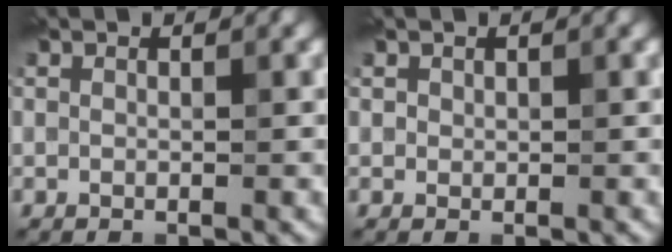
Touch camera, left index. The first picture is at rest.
{"total": 0.6, "force": [0.3, 0.5, 0.0], "torque": [0.004, -0.003, 0.006]}